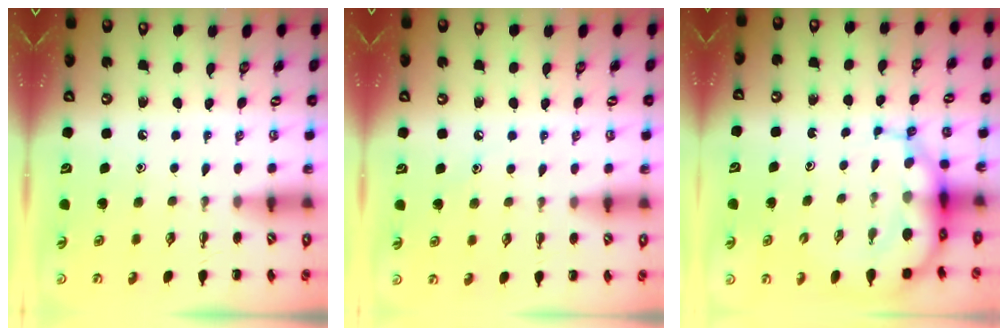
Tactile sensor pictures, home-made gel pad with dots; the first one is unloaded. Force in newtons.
{"total": 6.2, "press": 5.9, "slide": 1.8}
{"total": 9.0, "press": 8.6, "slide": 2.4}